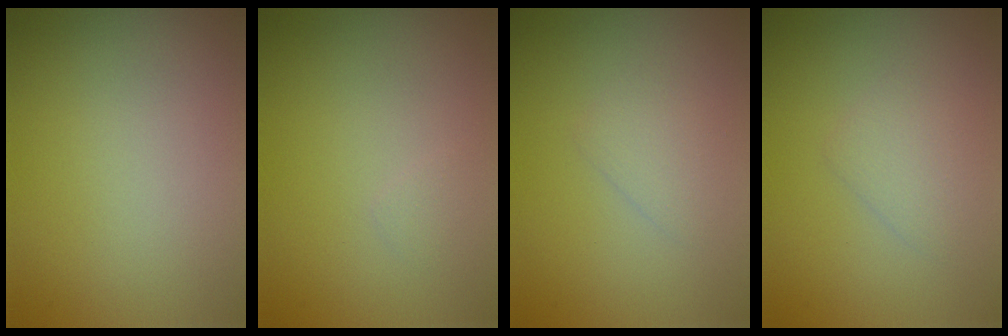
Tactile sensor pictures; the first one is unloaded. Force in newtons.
{"total": 0.6, "press": 0.6, "slide": 0.0}
{"total": 1.4, "press": 1.4, "slide": 0.0}
{"total": 1.8, "press": 1.8, "slide": 0.0}